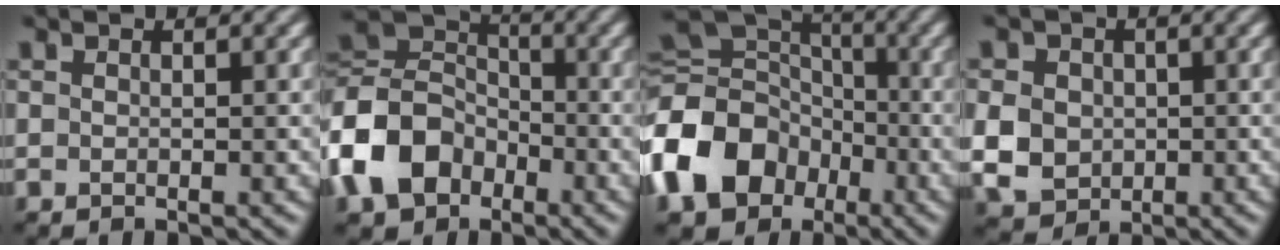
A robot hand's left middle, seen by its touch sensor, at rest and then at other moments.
{"total": 8.2, "force": [-3.3, 6.4, 4.0], "torque": [-0.082, 0.015, -0.084]}
{"total": 12.3, "force": [-4.2, 10.0, 5.7], "torque": [-0.141, -0.011, -0.096]}
{"total": 4.5, "force": [-0.2, 4.1, 2.0], "torque": [-0.055, 0.006, -0.009]}